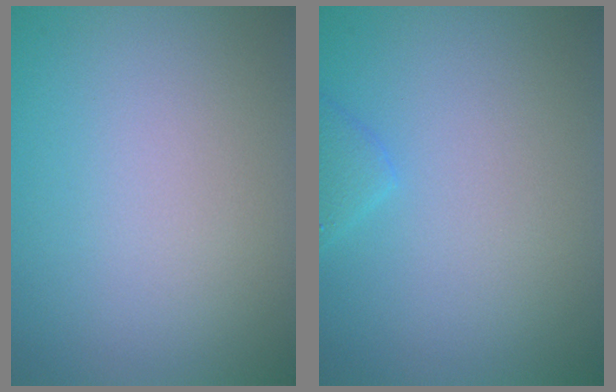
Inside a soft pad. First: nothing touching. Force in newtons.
{"total": 1.3, "press": 1.3, "slide": 0.1}